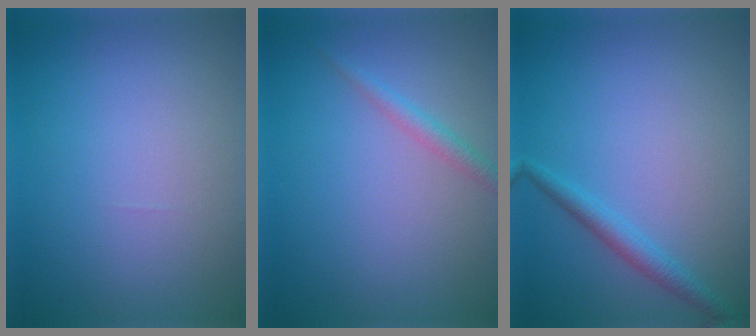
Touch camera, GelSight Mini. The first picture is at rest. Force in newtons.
{"total": 1.4, "press": 1.4, "slide": 0.1}
{"total": 1.9, "press": 1.9, "slide": 0.1}